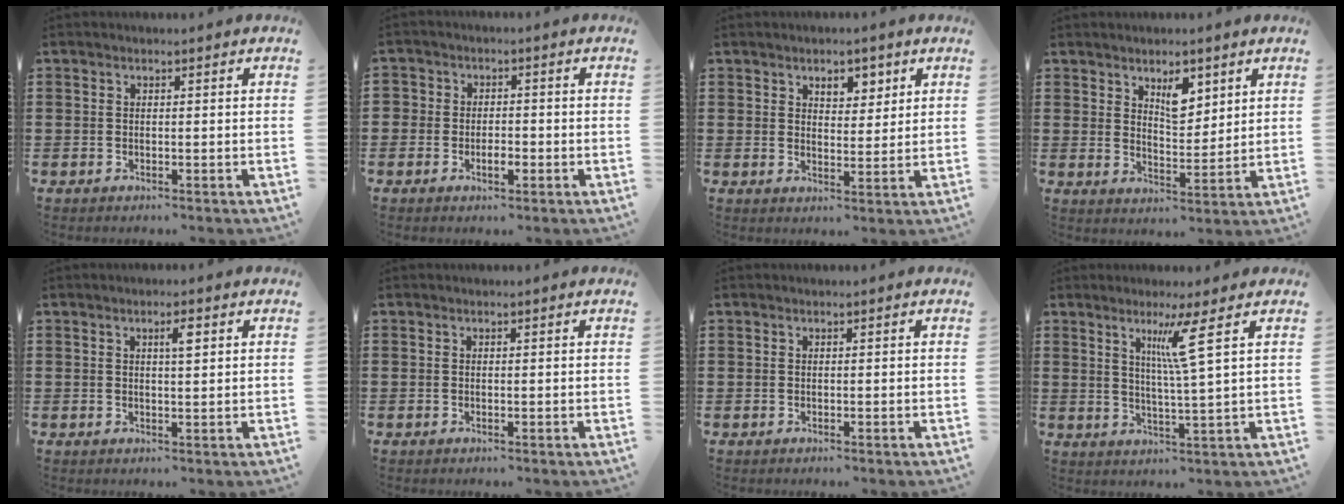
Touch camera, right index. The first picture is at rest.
{"total": 2.4, "force": [-1.1, 1.8, 1.3], "torque": [-0.029, 0.003, -0.023]}
{"total": 3.7, "force": [2.4, 2.2, 1.7], "torque": [-0.028, 0.005, 0.039]}
{"total": 5.4, "force": [3.3, 2.5, 3.5], "torque": [-0.053, -0.001, 0.052]}
{"total": 2.5, "force": [1.0, 0.5, 2.3], "torque": [-0.037, 0.003, 0.013]}
{"total": 0.0}
{"total": 0.0}
{"total": 6.1, "force": [2.6, -0.8, 5.5], "torque": [-0.107, -0.009, 0.037]}